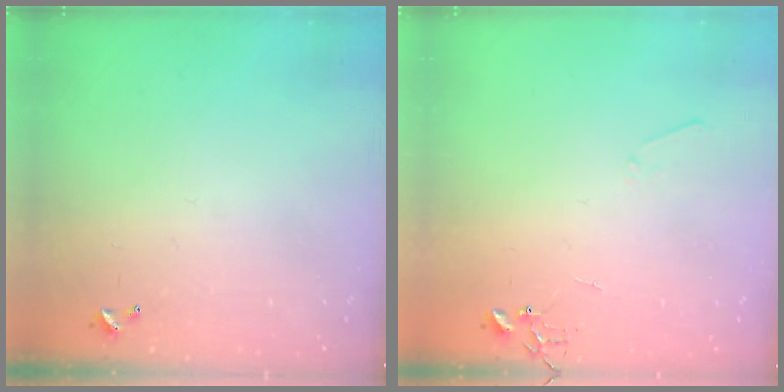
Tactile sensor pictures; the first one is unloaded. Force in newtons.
{"total": 4.8, "press": 4.7, "slide": 0.7}